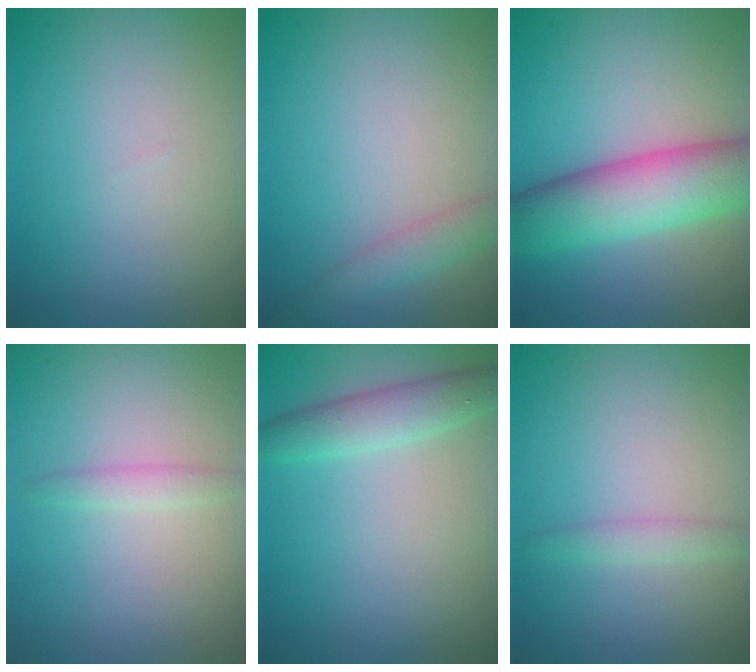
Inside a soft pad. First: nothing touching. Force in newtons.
{"total": 2.0, "press": 2.0, "slide": 0.0}
{"total": 7.9, "press": 7.9, "slide": 0.2}
{"total": 1.2, "press": 1.2, "slide": 0.1}
{"total": 2.9, "press": 2.9, "slide": 0.2}
{"total": 1.3, "press": 1.3, "slide": 0.1}